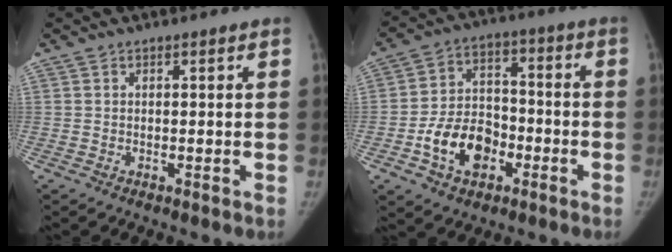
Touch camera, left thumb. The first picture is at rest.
{"total": 12.9, "force": [-4.9, 9.1, 7.7], "torque": [-0.099, 0.036, -0.087]}